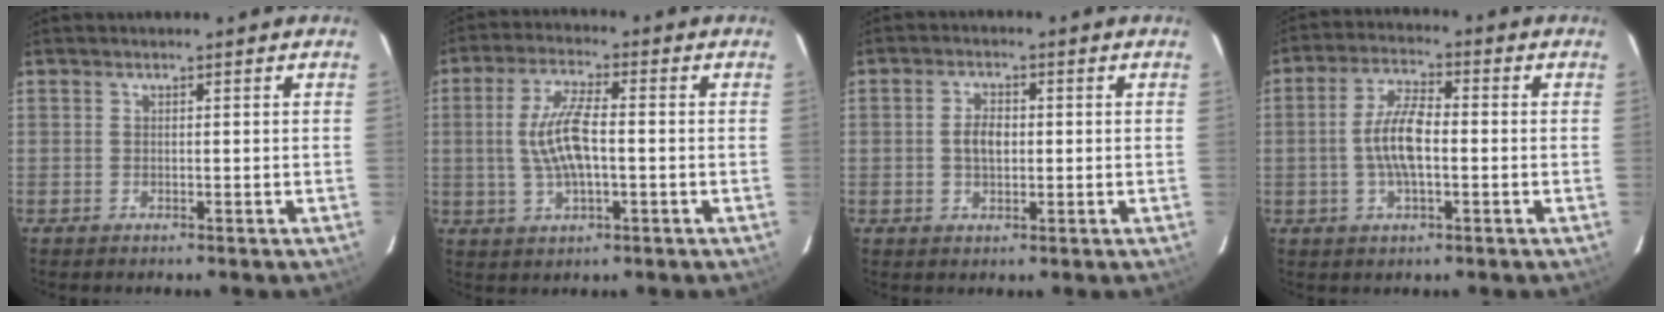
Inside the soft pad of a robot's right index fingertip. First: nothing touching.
{"total": 8.6, "force": [-0.7, 2.4, 8.3], "torque": [-0.163, 0.002, -0.012]}
{"total": 3.5, "force": [-0.1, 2.0, 2.9], "torque": [-0.055, 0.005, 0.000]}
{"total": 7.6, "force": [-1.1, 2.4, 7.1], "torque": [-0.142, 0.009, -0.024]}